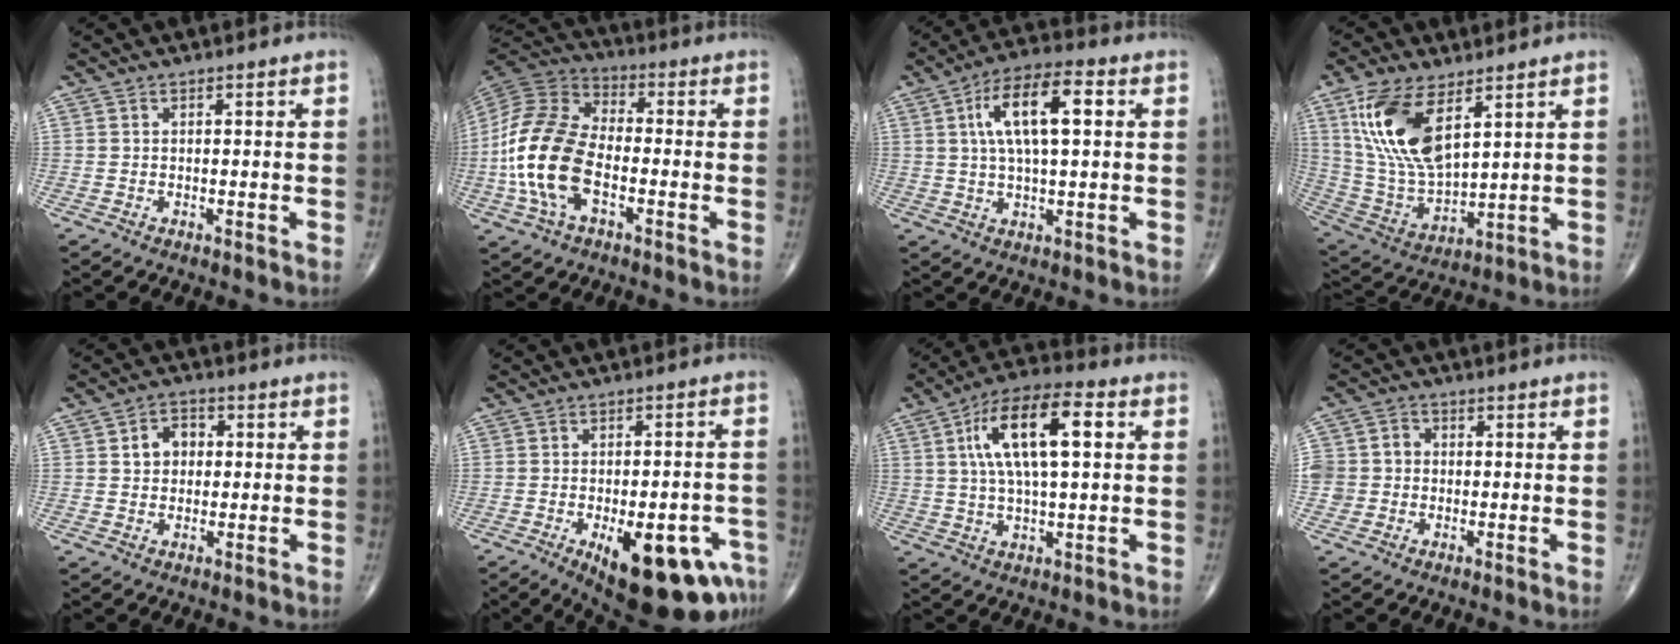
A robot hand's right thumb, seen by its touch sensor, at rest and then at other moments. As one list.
[{"total": 17.3, "force": [-3.8, 9.6, 13.8], "torque": [-0.288, 0.025, -0.077]}, {"total": 12.6, "force": [3.0, 4.7, 11.3], "torque": [-0.201, 0.017, 0.048]}, {"total": 16.7, "force": [7.3, 7.6, 13.0], "torque": [-0.256, -0.026, 0.153]}, {"total": 4.9, "force": [0.8, 3.9, 2.9], "torque": [-0.026, 0.010, 0.007]}, {"total": 18.8, "force": [-8.6, 7.5, 15.0], "torque": [-0.143, 0.020, -0.100]}, {"total": 15.3, "force": [3.8, 5.7, 13.7], "torque": [-0.246, 0.017, 0.060]}, {"total": 6.0, "force": [-0.6, 5.6, 1.8], "torque": [-0.021, 0.017, -0.014]}]